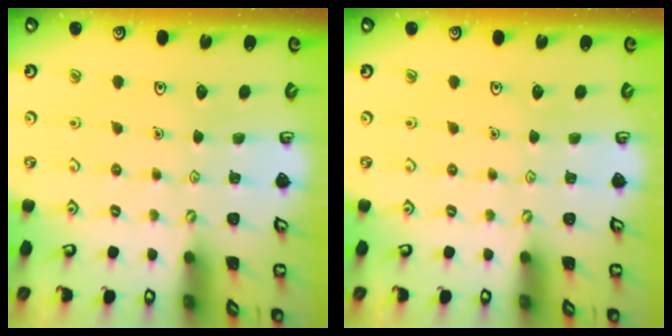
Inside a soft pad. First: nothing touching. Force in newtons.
{"total": 0.0}